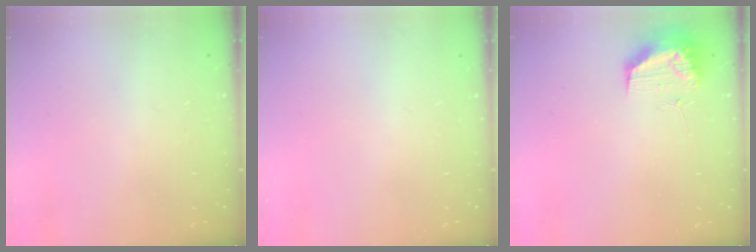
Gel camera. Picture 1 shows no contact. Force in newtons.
{"total": 0.0}
{"total": 13.5, "press": 11.5, "slide": 7.0}